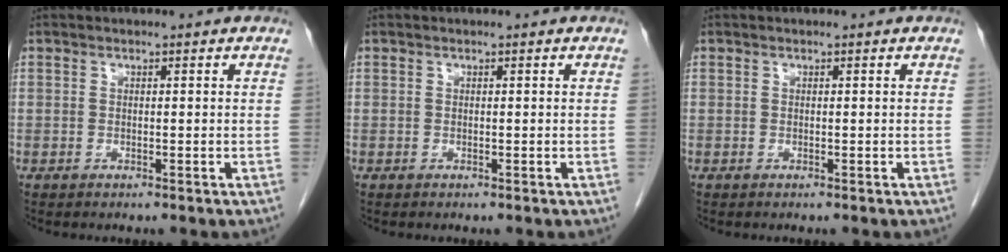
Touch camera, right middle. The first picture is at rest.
{"total": 0.0}
{"total": 0.0}